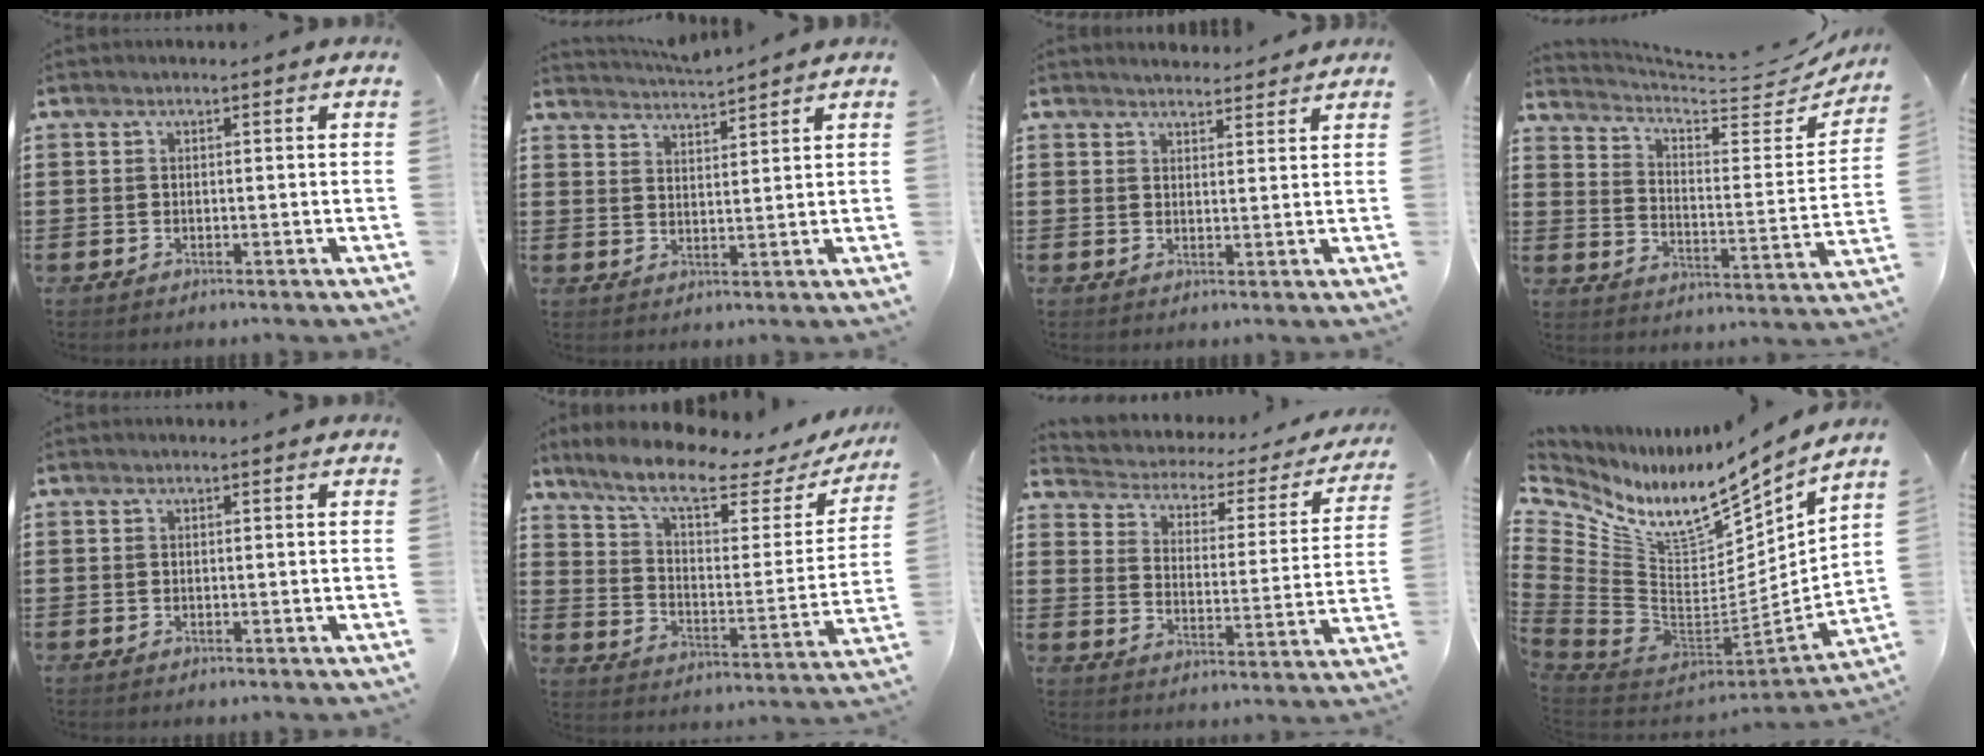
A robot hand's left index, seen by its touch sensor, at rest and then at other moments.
{"total": 3.4, "force": [3.3, -0.4, 0.1], "torque": [-0.012, -0.017, 0.060]}
{"total": 2.3, "force": [2.3, 0.2, 0.0], "torque": [-0.007, -0.003, 0.044]}
{"total": 4.7, "force": [4.0, 1.1, 2.3], "torque": [-0.067, -0.035, 0.062]}
{"total": 0.0}
{"total": 9.3, "force": [7.2, 1.7, 5.7], "torque": [-0.132, -0.042, 0.120]}
{"total": 2.1, "force": [1.6, 1.3, 0.5], "torque": [-0.027, -0.019, 0.016]}
{"total": 9.9, "force": [6.4, 3.9, 6.4], "torque": [-0.130, -0.068, 0.102]}